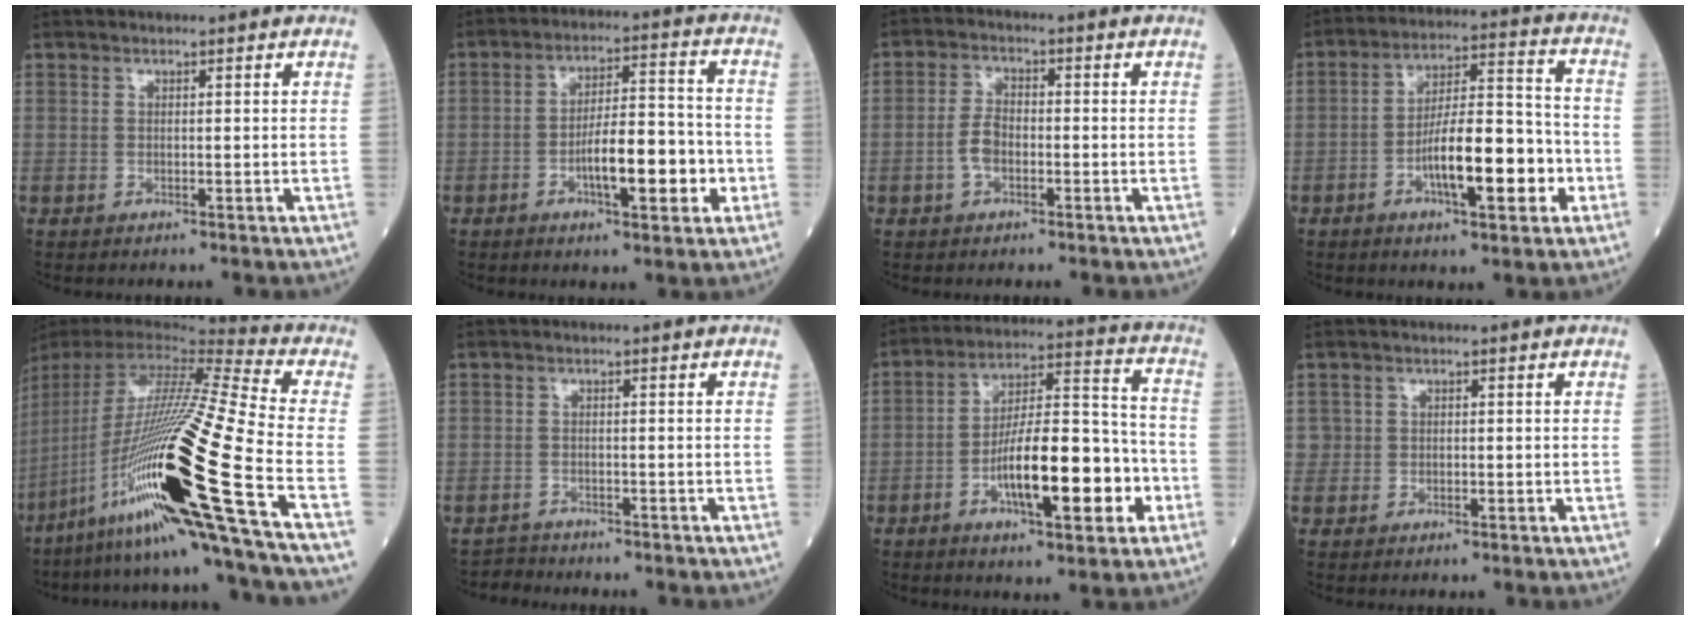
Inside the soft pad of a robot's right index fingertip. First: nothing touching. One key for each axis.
{"total": 11.1, "fx": -3.4, "fy": 3.2, "fz": 10.1, "tx": -0.169, "ty": 0.019, "tz": -0.051}
{"total": 4.4, "fx": -1.4, "fy": 2.6, "fz": 3.2, "tx": -0.079, "ty": 0.010, "tz": -0.028}
{"total": 13.7, "fx": -4.4, "fy": 3.8, "fz": 12.4, "tx": -0.212, "ty": 0.020, "tz": -0.068}
{"total": 34.1, "fx": -12.9, "fy": 1.3, "fz": 31.5, "tx": -0.593, "ty": -0.056, "tz": -0.240}
{"total": 3.1, "fx": -2.7, "fy": 1.3, "fz": -0.9, "tx": 0.006, "ty": -0.004, "tz": -0.051}
{"total": 17.1, "fx": -5.4, "fy": 4.8, "fz": 15.5, "tx": -0.264, "ty": 0.019, "tz": -0.082}
{"total": 2.6, "fx": 0.0, "fy": 2.4, "fz": 1.0, "tx": -0.030, "ty": 0.012, "tz": 0.008}